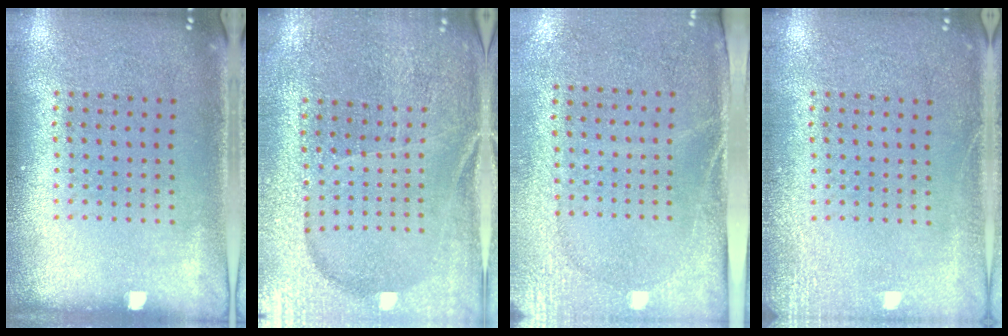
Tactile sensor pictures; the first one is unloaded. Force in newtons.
{"total": 3.4, "press": 3.4, "slide": 0.5}
{"total": 2.7, "press": 2.3, "slide": 1.4}
{"total": 2.3, "press": 2.3, "slide": 0.4}